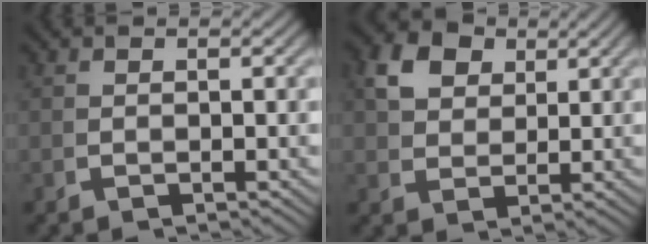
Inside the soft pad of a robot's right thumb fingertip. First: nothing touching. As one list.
[{"total": 5.8, "force": [3.2, 3.8, 2.9], "torque": [-0.056, 0.000, 0.061]}]